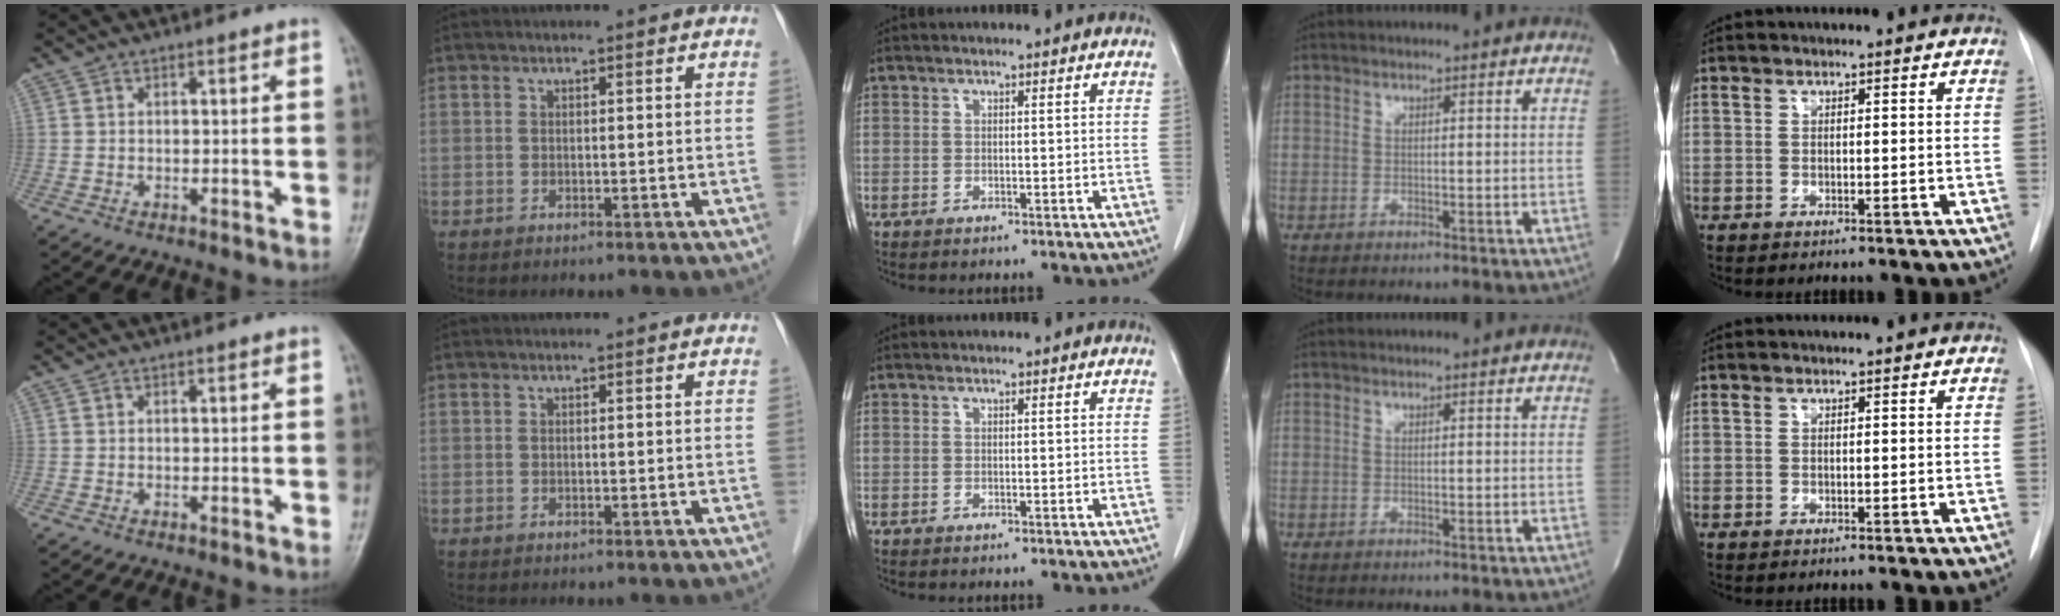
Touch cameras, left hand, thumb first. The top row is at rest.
{}